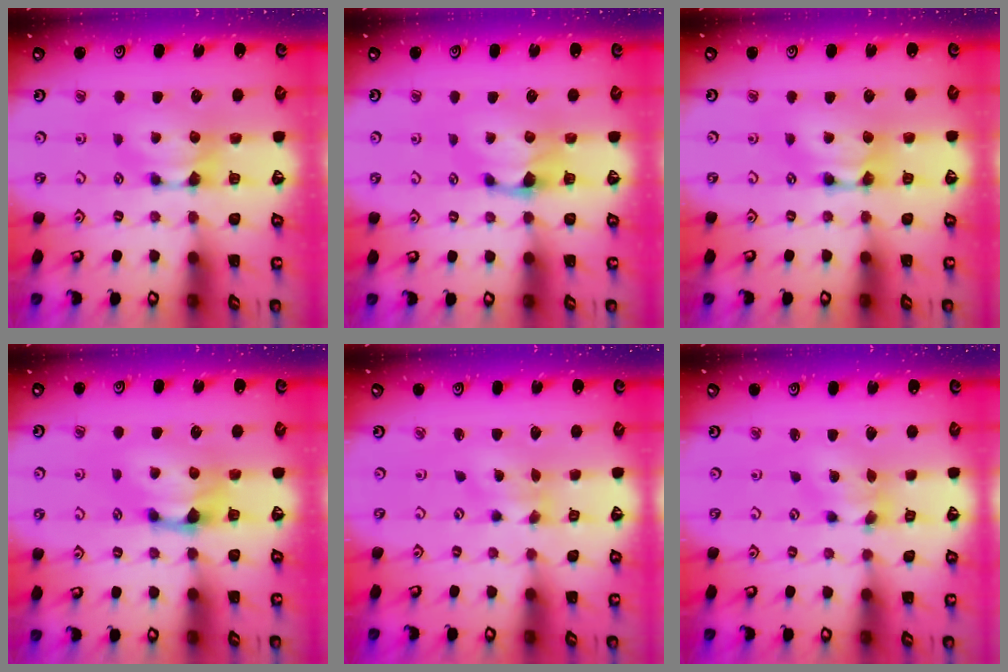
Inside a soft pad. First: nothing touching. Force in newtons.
{"total": 1.6, "press": 1.2, "slide": 1.0}
{"total": 1.8, "press": 1.8, "slide": 0.1}
{"total": 1.7, "press": 1.1, "slide": 1.3}
{"total": 1.7, "press": 1.3, "slide": 1.0}
{"total": 2.5, "press": 2.1, "slide": 1.3}